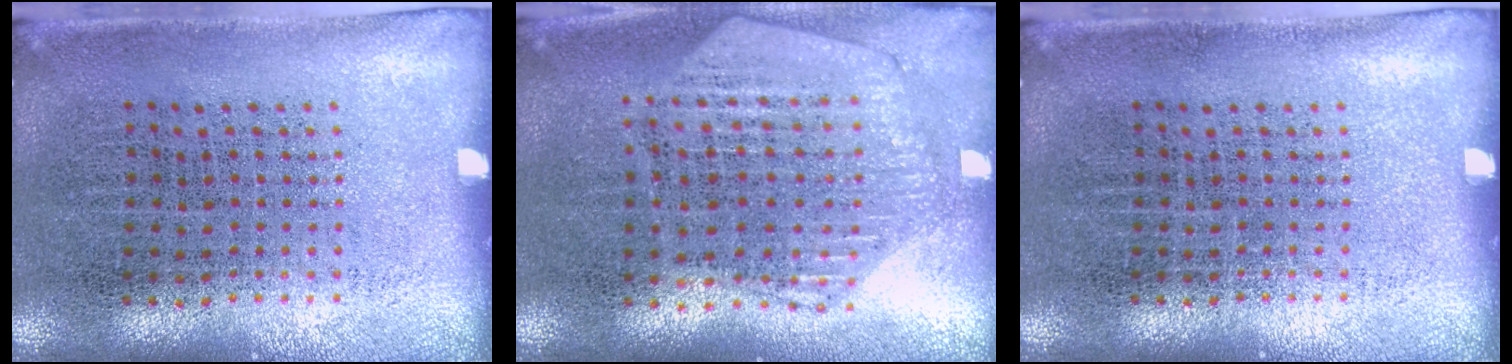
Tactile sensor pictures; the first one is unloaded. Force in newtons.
{"total": 1.1, "press": 1.1, "slide": 0.1}
{"total": 0.0}